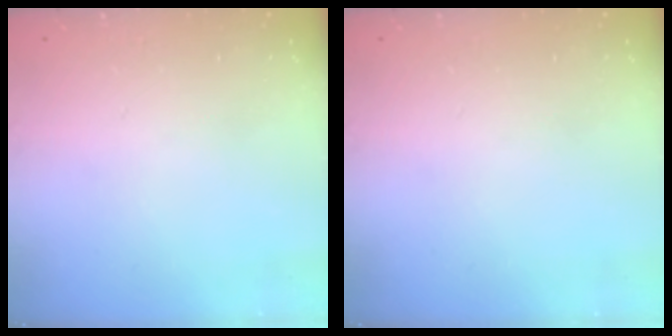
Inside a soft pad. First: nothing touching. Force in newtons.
{"total": 0.0}